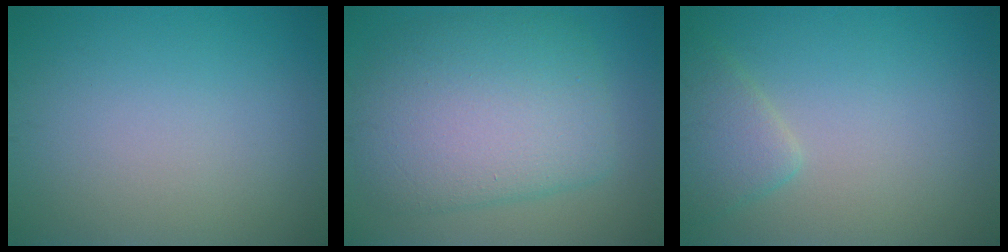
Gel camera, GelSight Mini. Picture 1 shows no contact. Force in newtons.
{"total": 8.6, "press": 8.6, "slide": 0.3}
{"total": 2.5, "press": 2.5, "slide": 0.2}